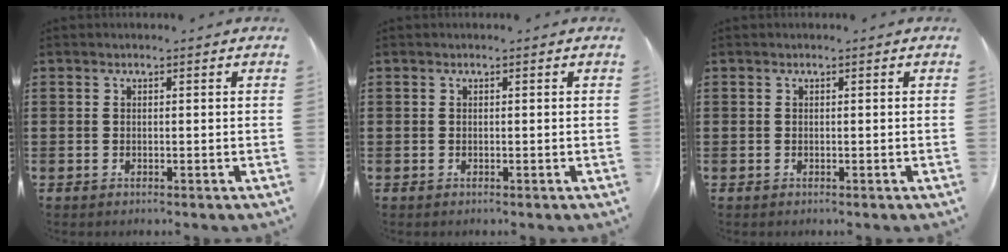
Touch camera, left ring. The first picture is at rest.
{"total": 0.0}
{"total": 0.0}